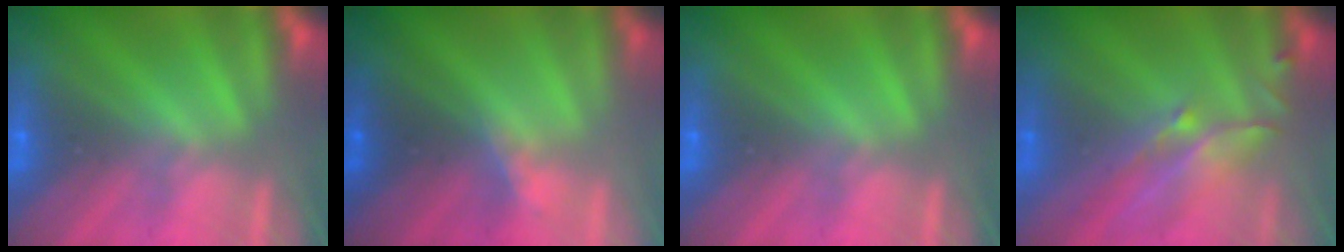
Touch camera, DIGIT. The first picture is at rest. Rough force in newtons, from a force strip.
{"total": 1.5}
{"total": 0.0}
{"total": 2.8}